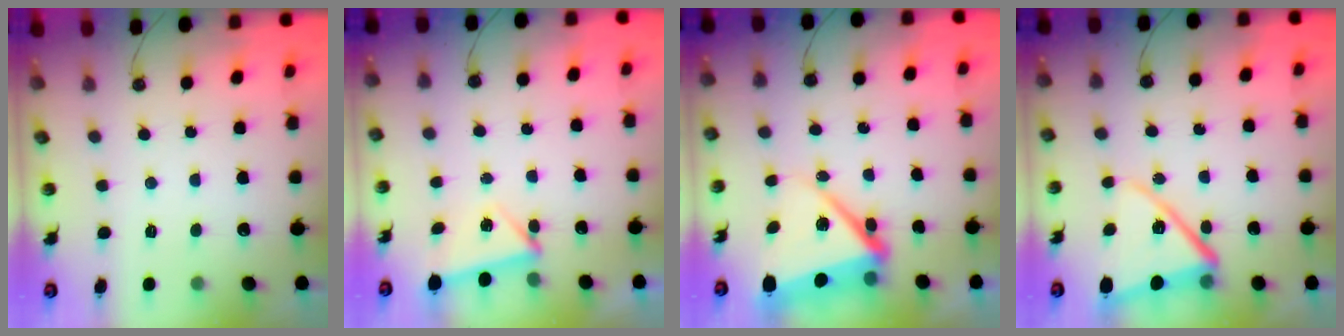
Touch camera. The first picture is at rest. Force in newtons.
{"total": 3.6, "press": 3.5, "slide": 1.0}
{"total": 12.5, "press": 12.4, "slide": 1.5}
{"total": 13.5, "press": 13.5, "slide": 0.8}